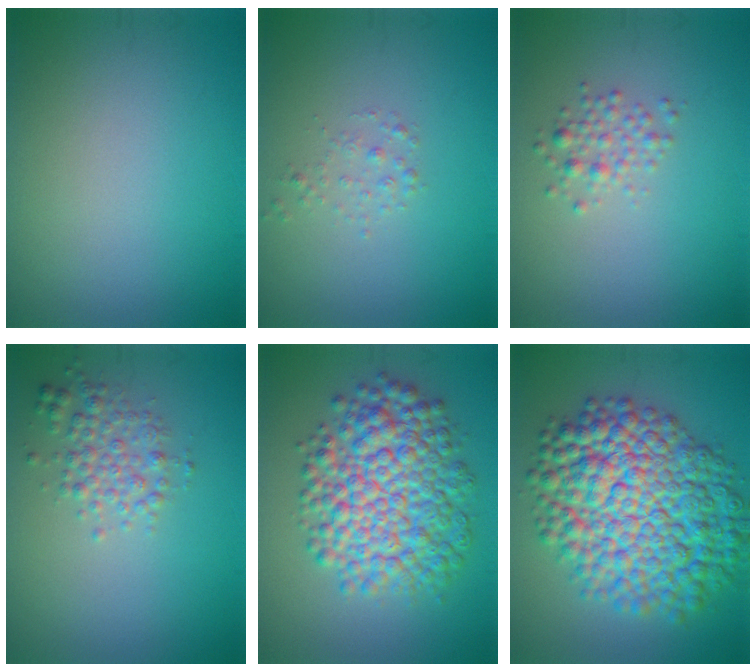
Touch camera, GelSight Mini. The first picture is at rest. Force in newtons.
{"total": 1.0, "press": 1.0, "slide": 0.0}
{"total": 1.7, "press": 1.7, "slide": 0.1}
{"total": 2.5, "press": 2.5, "slide": 0.0}
{"total": 8.9, "press": 8.9, "slide": 0.2}
{"total": 13.0, "press": 13.0, "slide": 0.3}